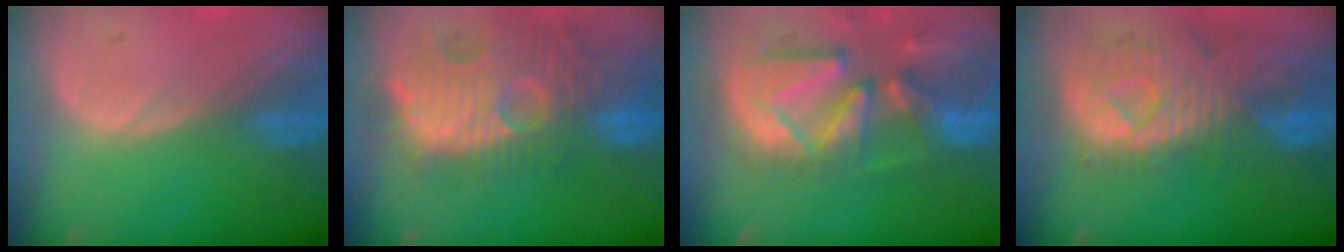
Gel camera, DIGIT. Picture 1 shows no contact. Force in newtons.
{"total": 13.5, "press": 12.3, "slide": 5.5}
{"total": 13.3, "press": 11.4, "slide": 6.9}
{"total": 11.3, "press": 9.7, "slide": 5.7}